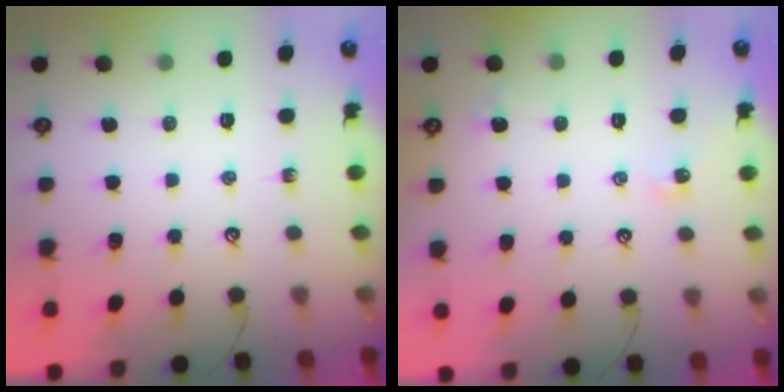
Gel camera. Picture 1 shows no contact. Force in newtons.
{"total": 2.0, "press": 1.9, "slide": 0.5}